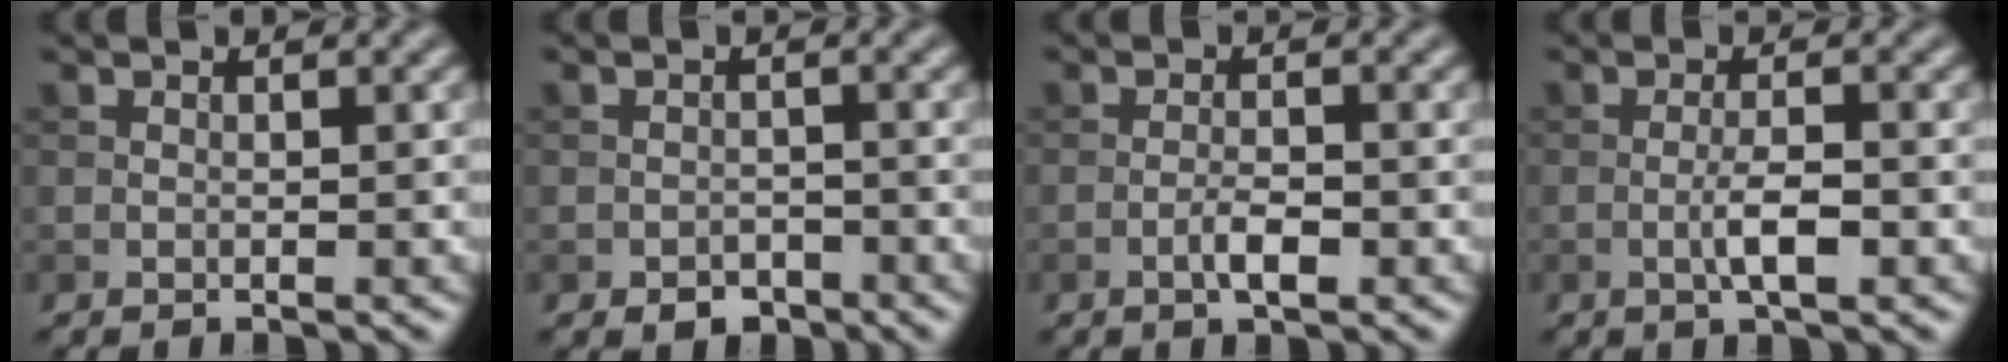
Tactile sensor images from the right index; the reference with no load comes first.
{"total": 2.0, "force": [-1.4, 1.2, 0.7], "torque": [-0.006, 0.001, -0.025]}
{"total": 2.1, "force": [-1.0, 0.5, 1.8], "torque": [-0.034, 0.003, -0.021]}
{"total": 2.7, "force": [-0.9, 0.5, 2.6], "torque": [-0.047, 0.002, -0.019]}